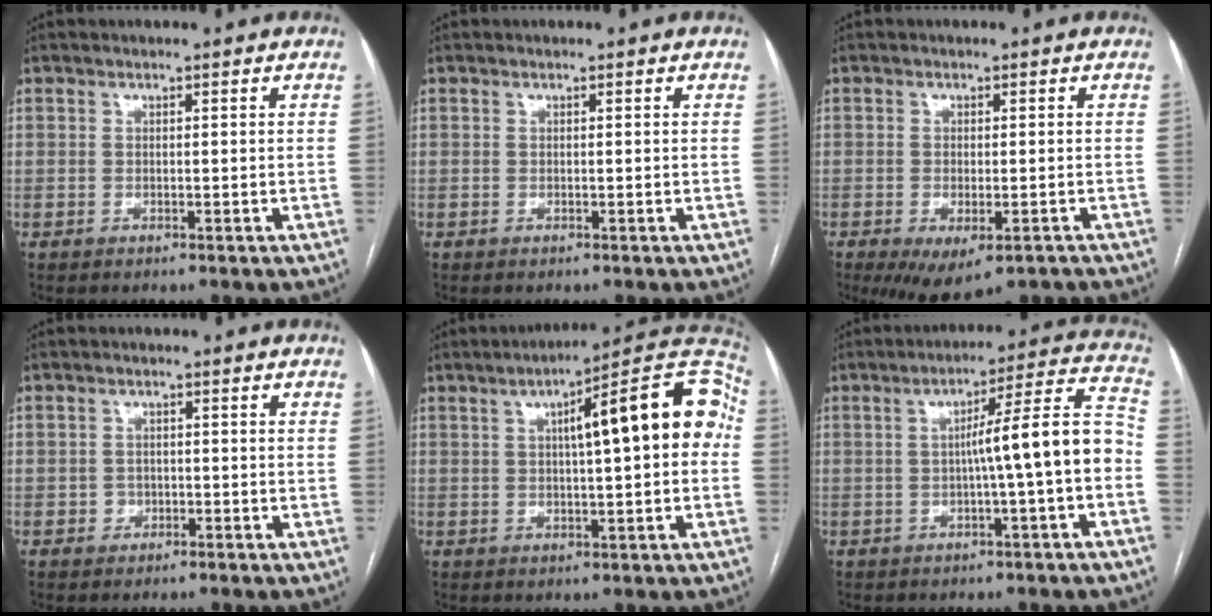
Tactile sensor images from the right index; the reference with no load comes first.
{"total": 0.0}
{"total": 8.9, "force": [-5.9, 3.5, 5.6], "torque": [-0.082, -0.013, -0.084]}
{"total": 1.7, "force": [-0.8, 1.5, 0.2], "torque": [0.002, 0.007, -0.016]}
{"total": 16.3, "force": [2.7, 3.0, 15.8], "torque": [-0.212, 0.046, 0.032]}
{"total": 11.1, "force": [-1.8, -0.6, 11.0], "torque": [-0.156, 0.029, -0.028]}